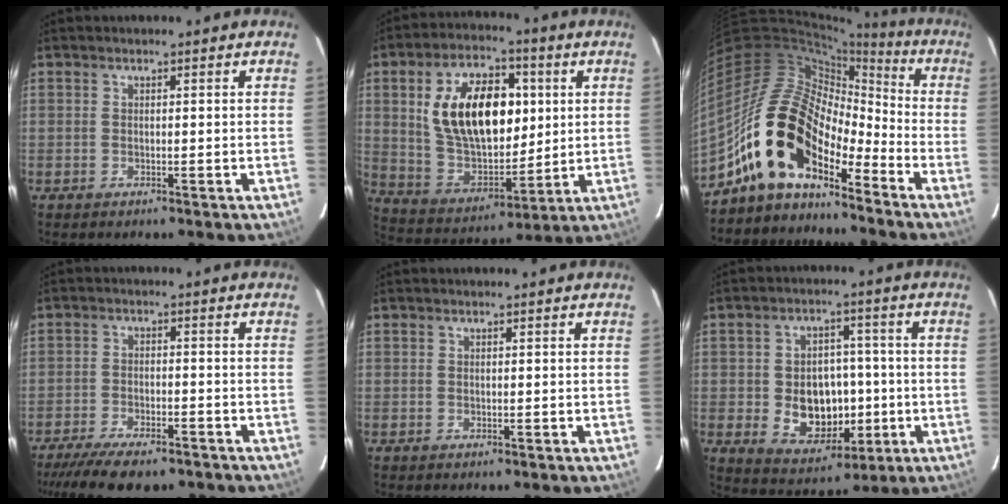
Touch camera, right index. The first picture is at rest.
{"total": 20.3, "force": [4.4, 11.7, 15.9], "torque": [-0.293, 0.018, 0.094]}
{"total": 16.2, "force": [-10.6, 8.0, 9.3], "torque": [-0.163, 0.009, -0.214]}
{"total": 12.6, "force": [-10.2, 3.8, 6.4], "torque": [-0.145, -0.028, -0.163]}
{"total": 0.0}
{"total": 11.3, "force": [-1.9, 8.6, 7.1], "torque": [-0.145, 0.006, -0.007]}